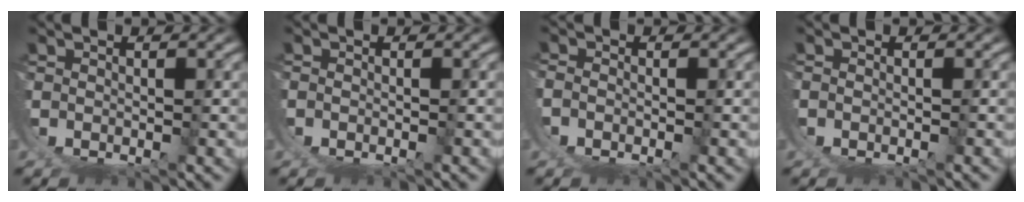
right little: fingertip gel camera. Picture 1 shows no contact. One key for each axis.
{"total": 0.7, "fx": -0.3, "fy": -0.6, "fz": 0.1, "tx": 0.001, "ty": 0.001, "tz": -0.006}
{"total": 0.9, "fx": -0.7, "fy": -0.4, "fz": 0.5, "tx": -0.003, "ty": 0.000, "tz": -0.016}
{"total": 0.0}